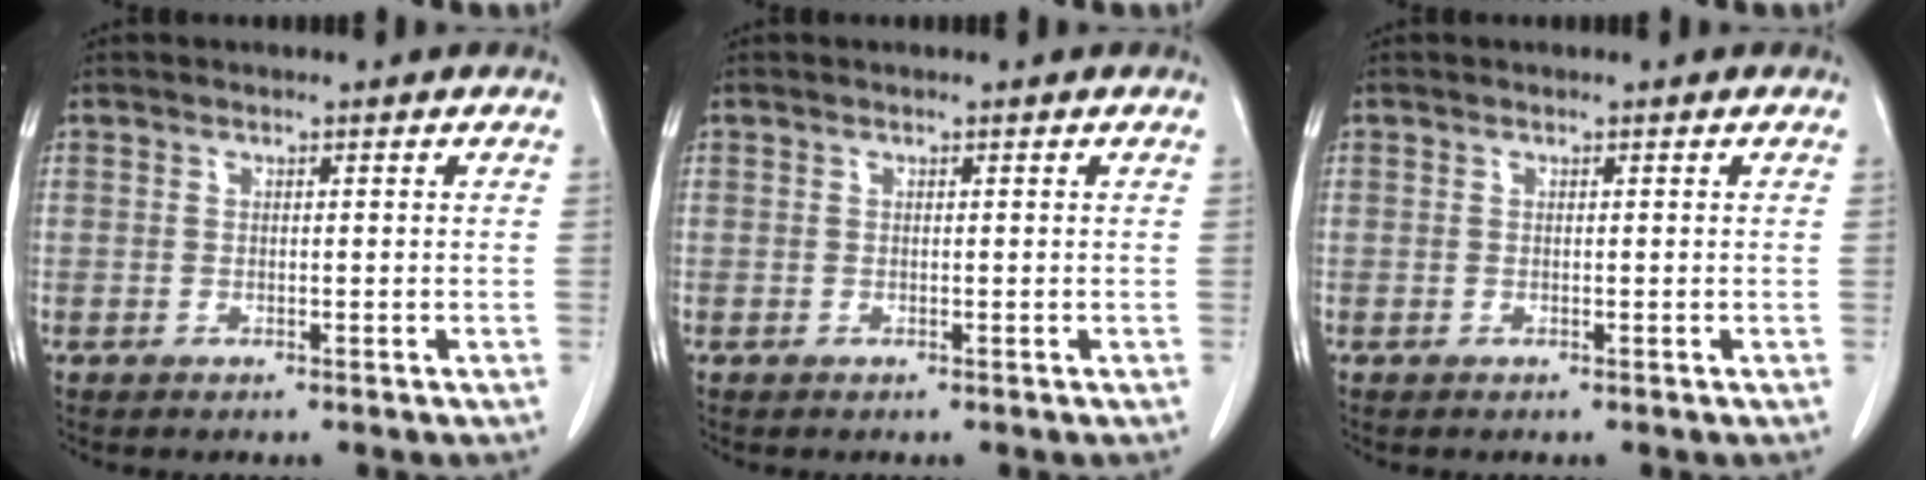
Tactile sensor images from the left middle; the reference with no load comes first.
{"total": 0.0}
{"total": 0.0}